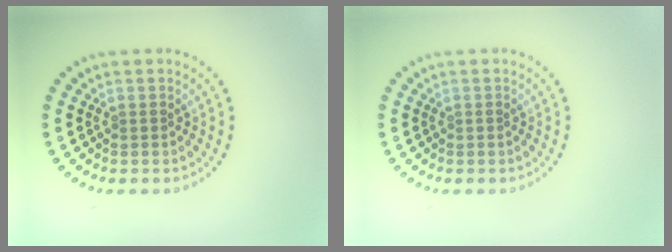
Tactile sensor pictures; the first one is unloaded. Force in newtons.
{"total": 0.0}